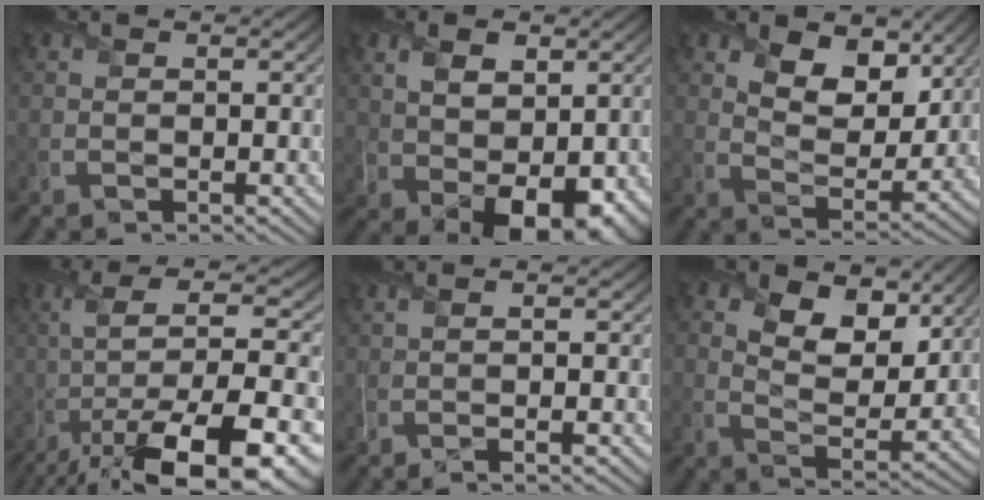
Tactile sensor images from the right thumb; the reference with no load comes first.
{"total": 10.3, "force": [0.5, 6.6, 8.0], "torque": [-0.144, -0.016, 0.021]}
{"total": 8.8, "force": [4.6, 5.1, 5.5], "torque": [-0.114, -0.011, 0.072]}
{"total": 18.1, "force": [-7.2, 5.5, 15.6], "torque": [-0.269, 0.001, -0.110]}
{"total": 2.6, "force": [-0.3, 0.5, 2.5], "torque": [-0.037, 0.003, -0.008]}
{"total": 8.1, "force": [4.0, 4.6, 5.3], "torque": [-0.113, -0.011, 0.059]}